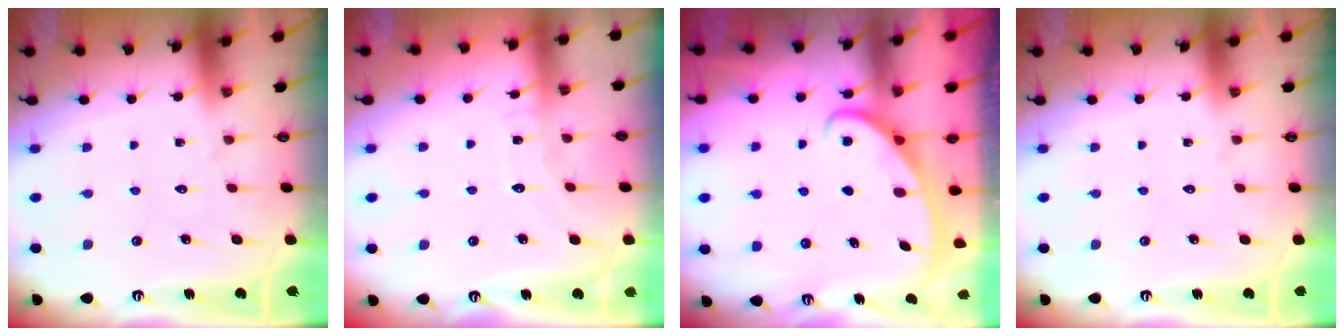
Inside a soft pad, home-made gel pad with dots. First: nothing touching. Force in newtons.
{"total": 5.4, "press": 5.4, "slide": 0.6}
{"total": 2.8, "press": 2.8, "slide": 0.4}
{"total": 0.0}